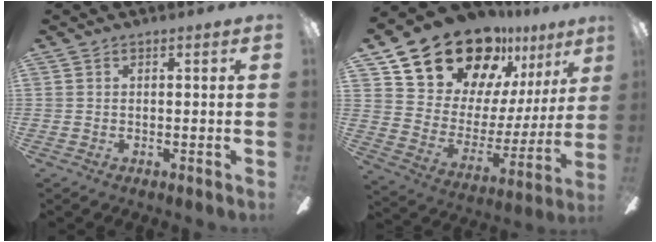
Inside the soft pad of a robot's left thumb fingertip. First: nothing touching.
{"total": 21.7, "force": [17.1, 11.2, 7.2], "torque": [-0.136, -0.116, 0.327]}